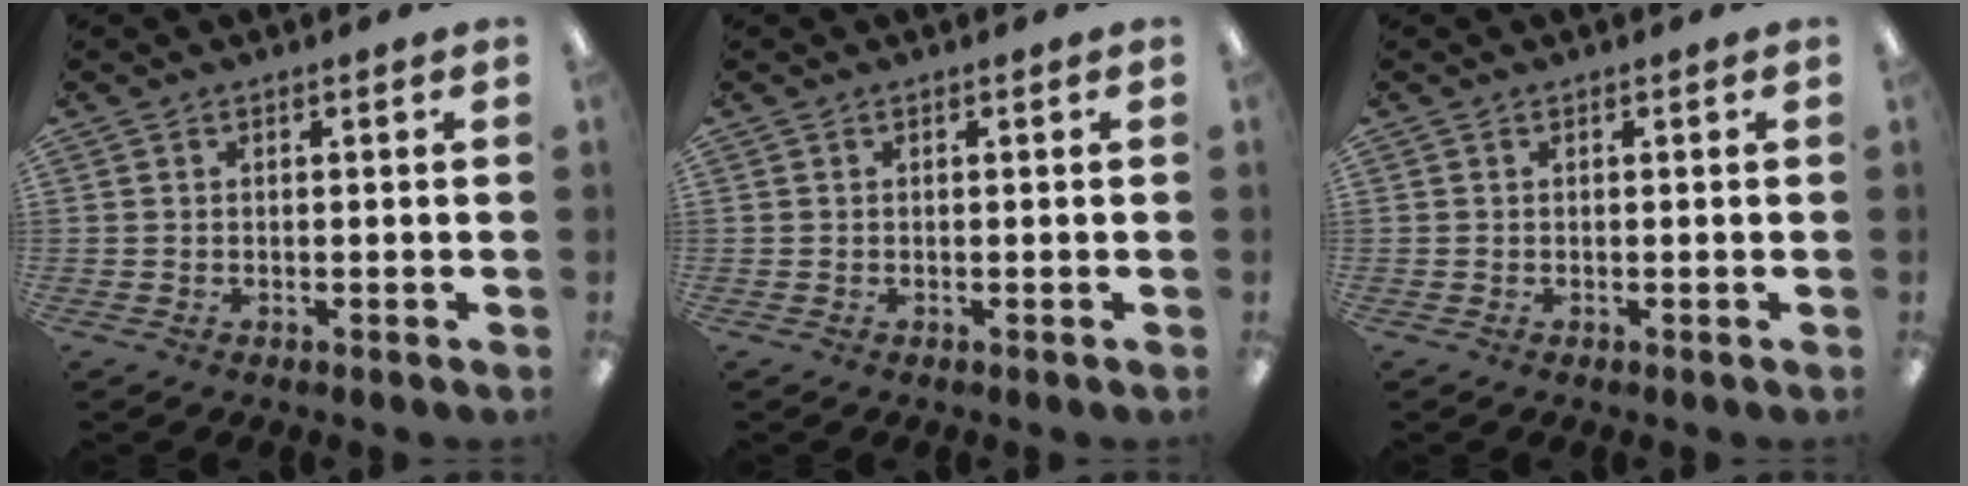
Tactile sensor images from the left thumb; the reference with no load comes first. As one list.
[{"total": 0.0}, {"total": 0.0}]